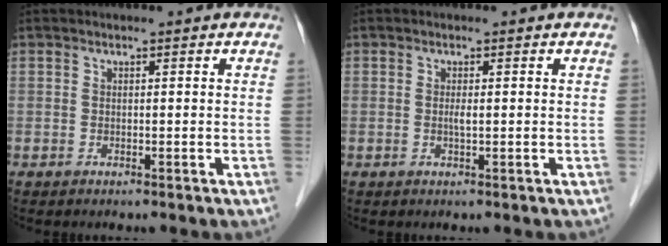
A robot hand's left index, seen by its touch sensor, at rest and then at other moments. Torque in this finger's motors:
{"motor_torque": [0.23, 0.18, 0.02, 0.00]}